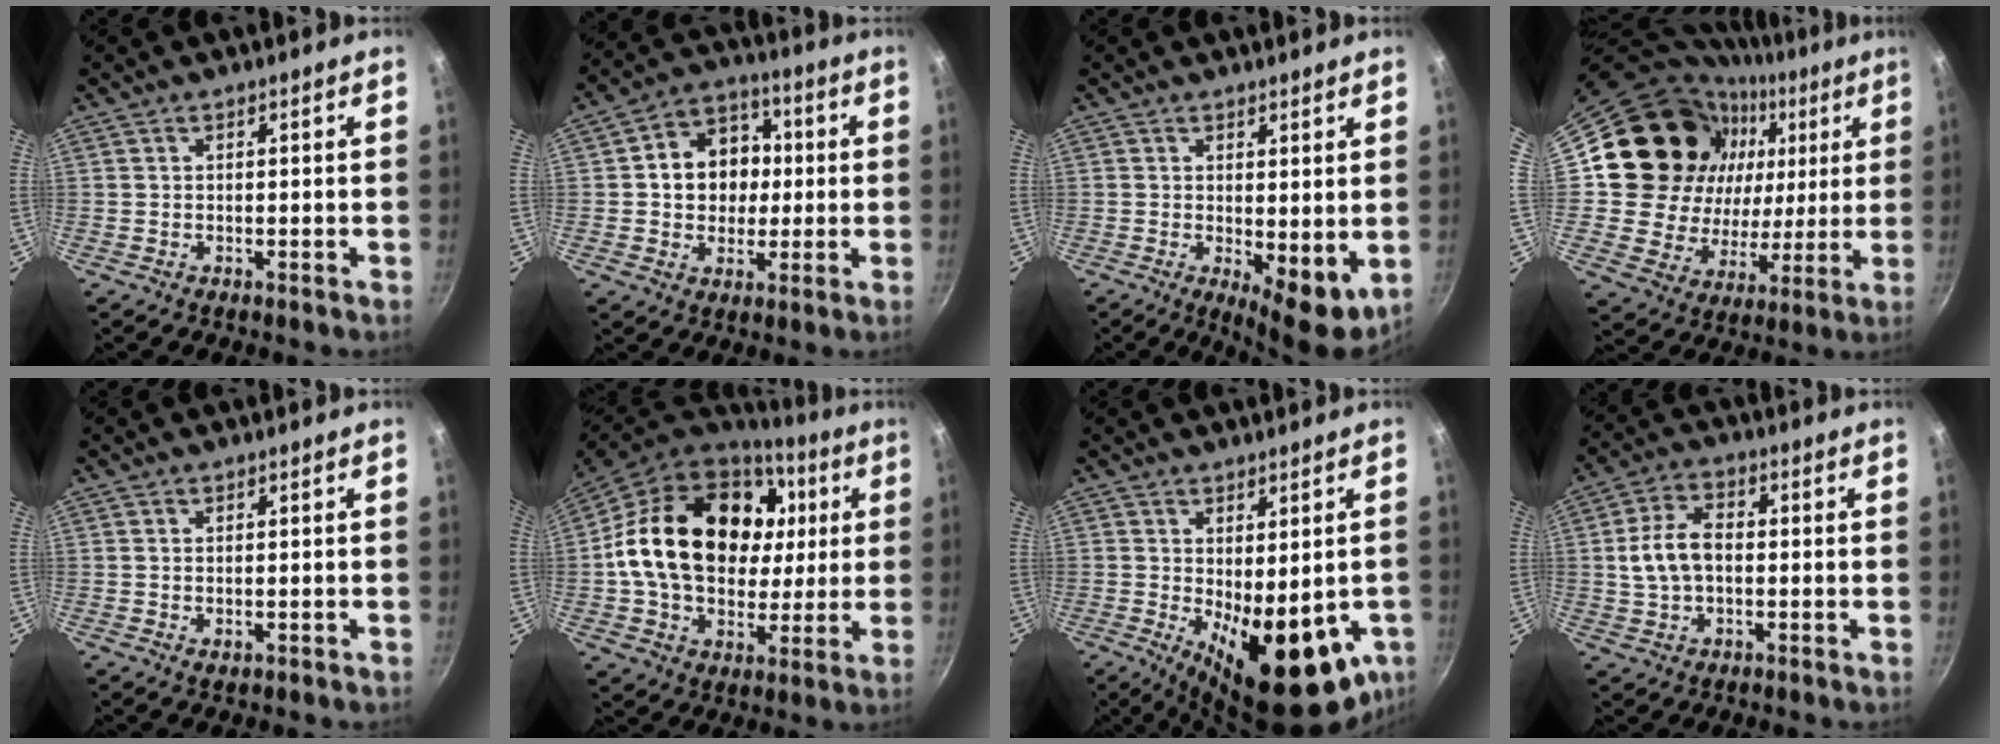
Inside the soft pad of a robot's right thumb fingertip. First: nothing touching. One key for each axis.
{"total": 12.3, "fx": 0.8, "fy": 10.3, "fz": 6.6, "tx": -0.062, "ty": 0.016, "tz": 0.003}
{"total": 7.7, "fx": 0.1, "fy": 3.2, "fz": 7.0, "tx": -0.084, "ty": -0.017, "tz": 0.011}
{"total": 23.7, "fx": 7.6, "fy": 19.6, "fz": 11.1, "tx": -0.159, "ty": 0.004, "tz": 0.140}
{"total": 1.3, "fx": -0.2, "fy": 0.7, "fz": 1.1, "tx": -0.017, "ty": -0.002, "tz": -0.001}
{"total": 27.7, "fx": 4.6, "fy": 20.0, "fz": 18.7, "tx": -0.304, "ty": 0.022, "tz": 0.080}
{"total": 18.8, "fx": -4.6, "fy": 8.0, "fz": 16.4, "tx": -0.190, "ty": -0.027, "tz": -0.041}
{"total": 8.8, "fx": 0.0, "fy": 5.6, "fz": 6.7, "tx": -0.118, "ty": 0.021, "tz": -0.004}